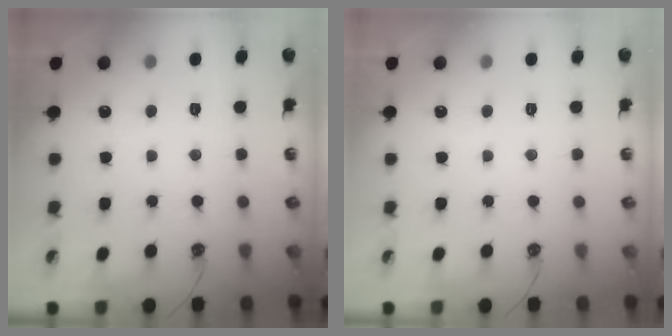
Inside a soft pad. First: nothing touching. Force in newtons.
{"total": 0.0}